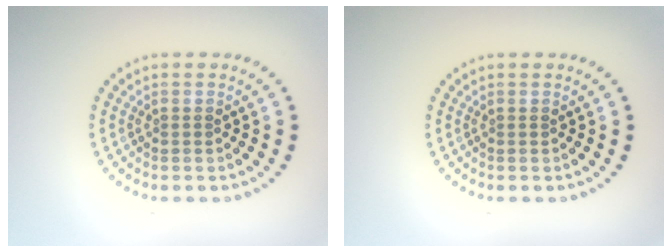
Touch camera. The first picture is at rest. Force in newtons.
{"total": 0.0}